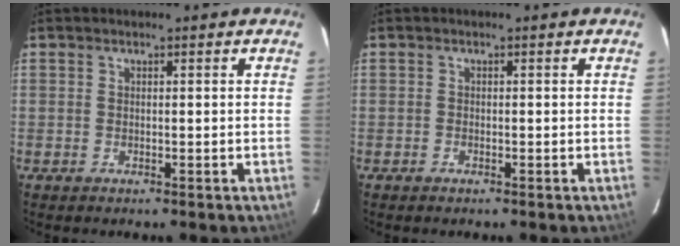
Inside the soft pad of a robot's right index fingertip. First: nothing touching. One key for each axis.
{"total": 0.5, "fx": -0.5, "fy": 0.2, "fz": 0.1, "tx": -0.003, "ty": 0.000, "tz": -0.011}